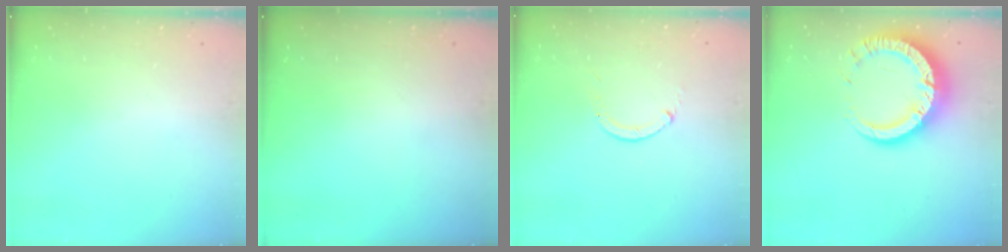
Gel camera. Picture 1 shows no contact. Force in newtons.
{"total": 0.0}
{"total": 0.0}
{"total": 12.4, "press": 12.4, "slide": 1.2}